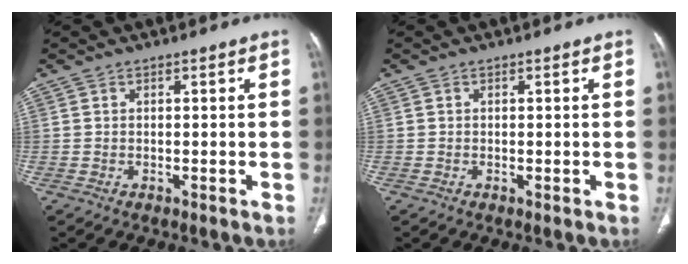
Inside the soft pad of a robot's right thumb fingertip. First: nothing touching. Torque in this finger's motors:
{"motor_torque": [0.06, 0.75, -0.14, 0.28, 0.04]}